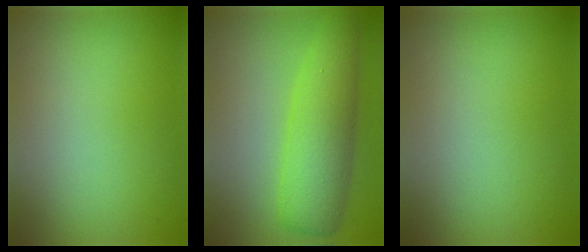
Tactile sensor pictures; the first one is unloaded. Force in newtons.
{"total": 6.2, "press": 6.2, "slide": 0.2}
{"total": 0.0}